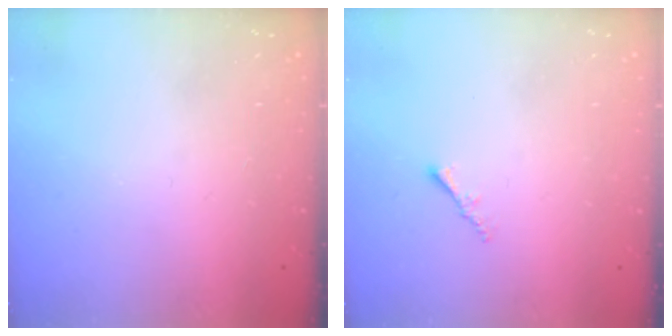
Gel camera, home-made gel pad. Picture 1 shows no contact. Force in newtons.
{"total": 1.0, "press": 1.0, "slide": 0.4}